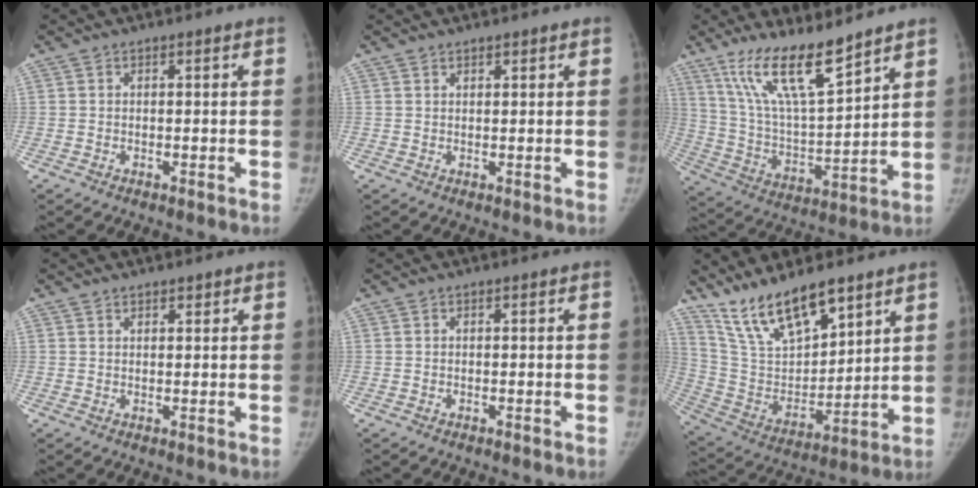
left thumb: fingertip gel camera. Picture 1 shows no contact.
{"total": 1.0, "force": [0.9, 0.4, 0.3], "torque": [-0.001, -0.005, 0.013]}
{"total": 15.6, "force": [11.4, 3.2, 10.1], "torque": [-0.170, -0.065, 0.225]}
{"total": 1.4, "force": [1.2, 0.6, 0.4], "torque": [0.002, -0.007, 0.017]}
{"total": 0.0}
{"total": 16.5, "force": [12.6, 5.5, 9.2], "torque": [-0.135, -0.066, 0.248]}